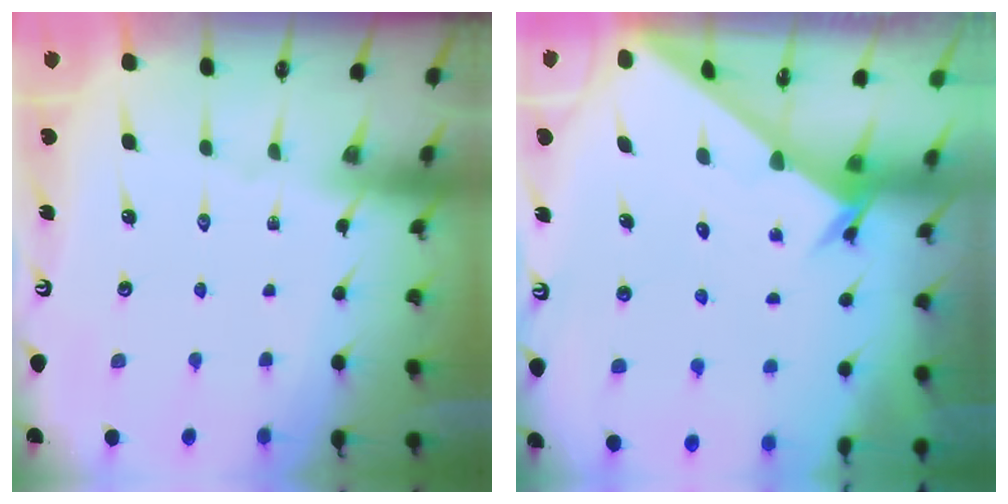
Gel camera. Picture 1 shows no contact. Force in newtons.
{"total": 2.4, "press": 2.4, "slide": 0.2}